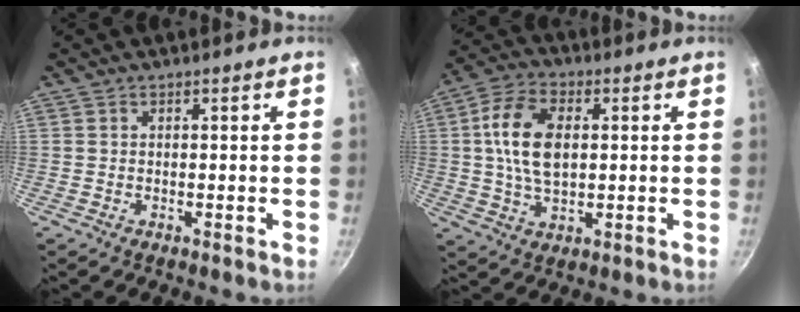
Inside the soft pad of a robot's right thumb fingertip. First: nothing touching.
{"total": 12.0, "force": [1.4, 7.3, 9.4], "torque": [-0.163, 0.011, 0.019]}